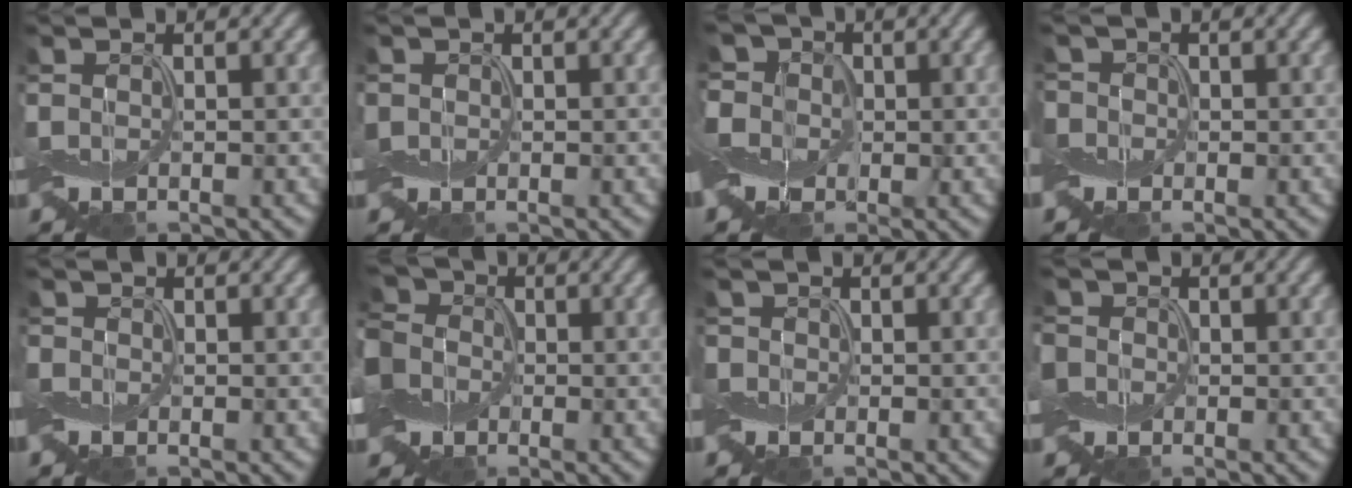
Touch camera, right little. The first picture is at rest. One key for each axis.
{"total": 0.6, "fx": 0.1, "fy": 0.6, "fz": -0.2, "tx": 0.001, "ty": 0.001, "tz": 0.002}
{"total": 9.2, "fx": 2.5, "fy": 6.9, "fz": 5.4, "tx": -0.100, "ty": 0.021, "tz": -0.004}
{"total": 1.6, "fx": -0.2, "fy": 1.6, "fz": 0.2, "tx": -0.010, "ty": 0.005, "tz": -0.010}
{"total": 0.7, "fx": -0.3, "fy": 0.6, "fz": 0.1, "tx": -0.001, "ty": 0.005, "tz": -0.009}
{"total": 11.1, "fx": -1.6, "fy": 9.6, "fz": 5.2, "tx": -0.124, "ty": 0.007, "tz": -0.080}
{"total": 0.9, "fx": -0.3, "fy": 0.8, "fz": -0.3, "tx": 0.006, "ty": 0.002, "tz": -0.008}
{"total": 2.5, "fx": 0.0, "fy": 2.4, "fz": 0.7, "tx": -0.030, "ty": 0.002, "tz": -0.006}